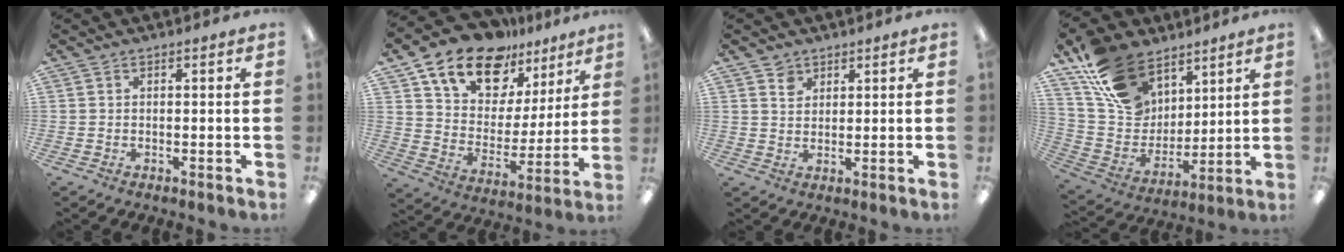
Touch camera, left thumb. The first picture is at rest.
{"total": 17.0, "force": [12.5, 9.6, 6.6], "torque": [-0.130, -0.079, 0.228]}
{"total": 3.0, "force": [2.1, 2.1, 0.4], "torque": [0.003, -0.007, 0.038]}
{"total": 18.7, "force": [12.1, 11.8, 7.9], "torque": [-0.163, -0.059, 0.235]}